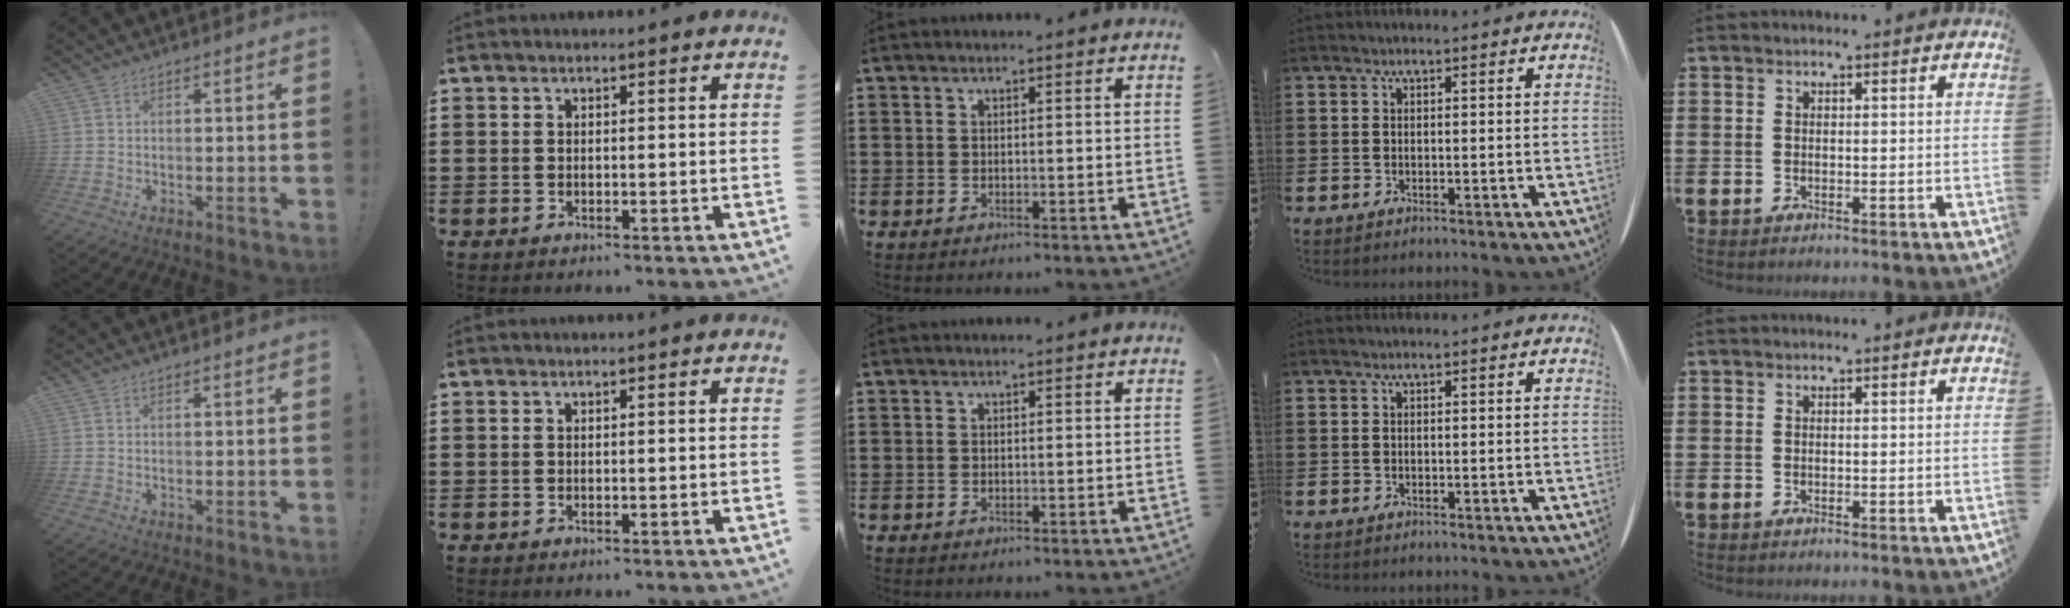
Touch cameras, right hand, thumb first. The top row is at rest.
{}